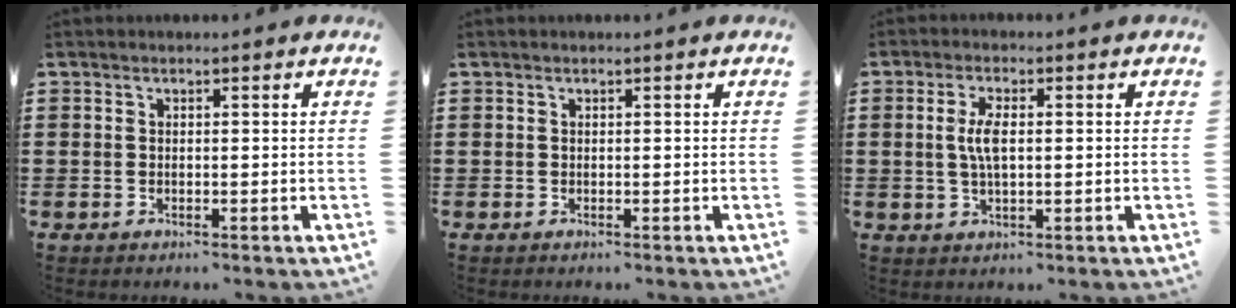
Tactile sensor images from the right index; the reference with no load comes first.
{"total": 0.0}
{"total": 4.4, "force": [0.4, 1.5, 4.1], "torque": [-0.088, 0.003, 0.002]}